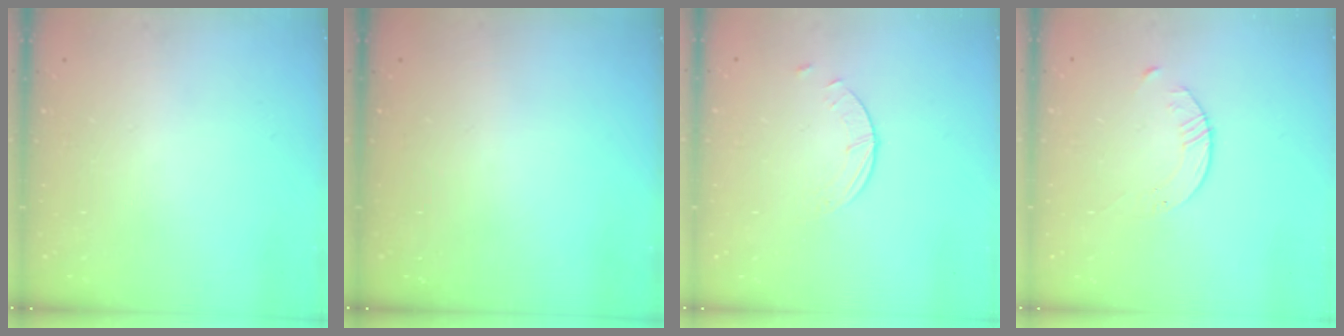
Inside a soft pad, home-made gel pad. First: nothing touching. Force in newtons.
{"total": 0.0}
{"total": 0.9, "press": 0.9, "slide": 0.2}
{"total": 3.9, "press": 3.9, "slide": 0.4}